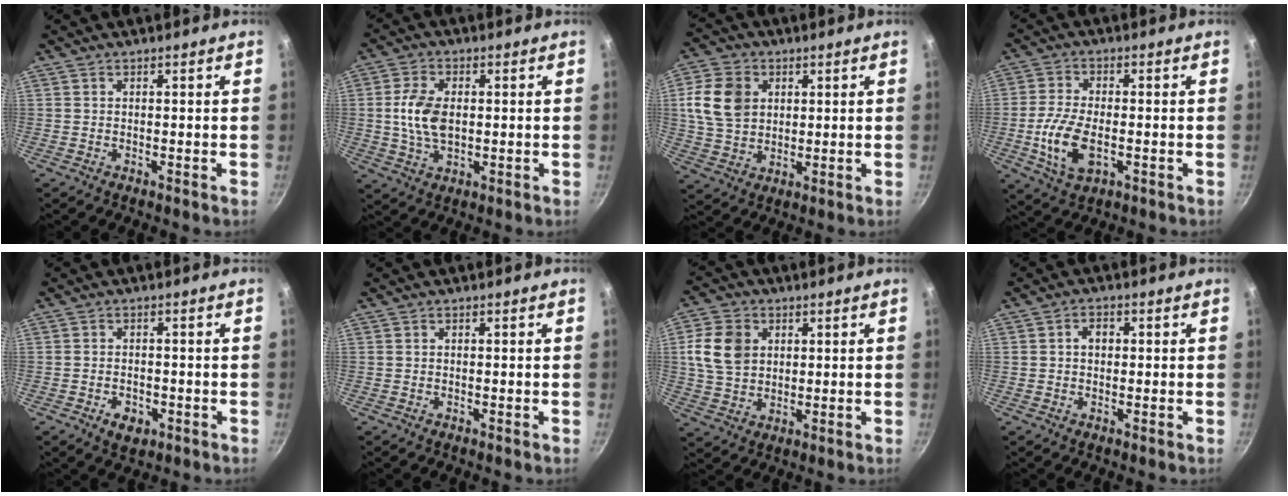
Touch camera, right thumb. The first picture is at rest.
{"total": 8.1, "force": [0.3, 4.9, 6.4], "torque": [-0.122, 0.003, 0.005]}
{"total": 11.0, "force": [2.6, 8.5, 6.5], "torque": [-0.104, -0.001, 0.048]}
{"total": 9.7, "force": [-2.1, 5.1, 8.0], "torque": [-0.168, 0.003, -0.043]}
{"total": 4.4, "force": [-1.8, 2.9, 2.8], "torque": [-0.038, 0.008, -0.023]}
{"total": 0.0}
{"total": 9.9, "force": [2.3, 7.7, 5.9], "torque": [-0.093, -0.001, 0.041]}
{"total": 2.8, "force": [0.3, 2.1, 1.8], "torque": [-0.017, 0.008, 0.002]}